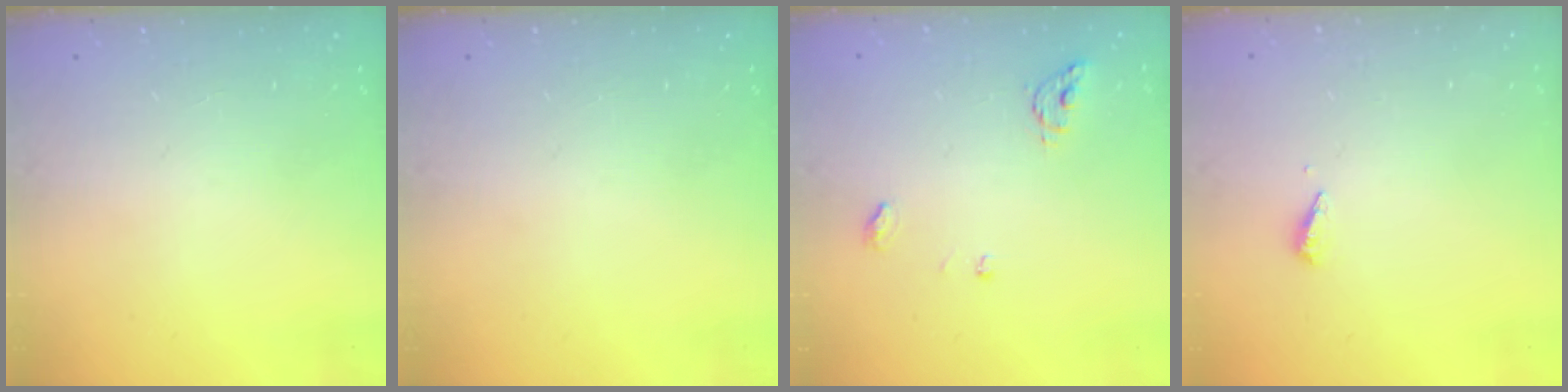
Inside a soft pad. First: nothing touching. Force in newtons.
{"total": 0.0}
{"total": 5.2, "press": 5.2, "slide": 0.0}
{"total": 2.8, "press": 2.8, "slide": 0.2}